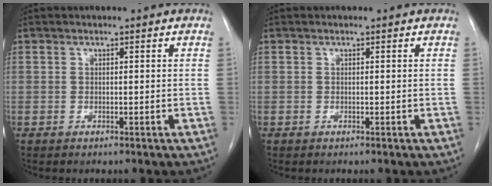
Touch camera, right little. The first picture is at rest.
{"total": 0.0}